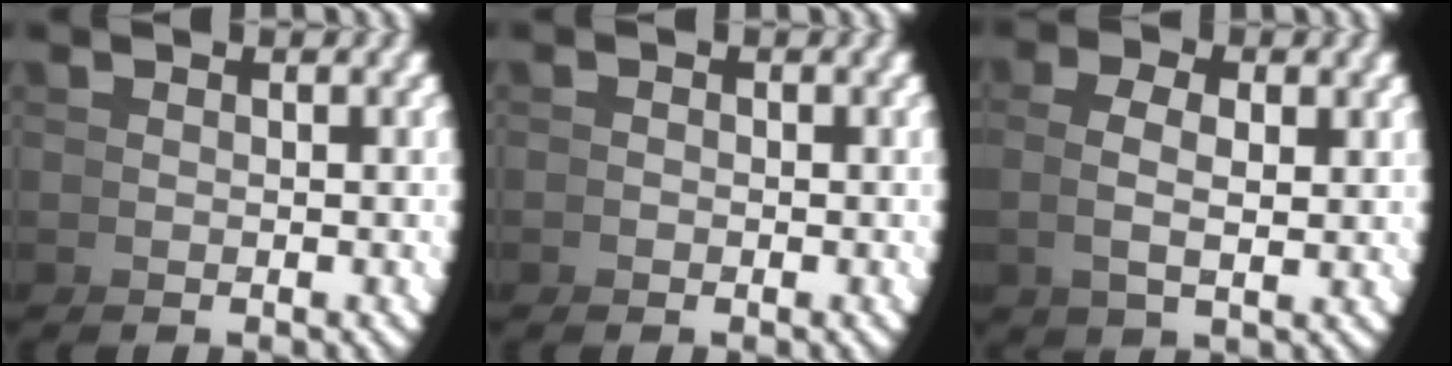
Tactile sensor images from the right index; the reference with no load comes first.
{"total": 0.9, "force": [-0.3, -0.7, -0.4], "torque": [0.016, 0.003, -0.010]}
{"total": 2.2, "force": [1.0, 0.1, 2.0], "torque": [-0.036, 0.000, 0.026]}